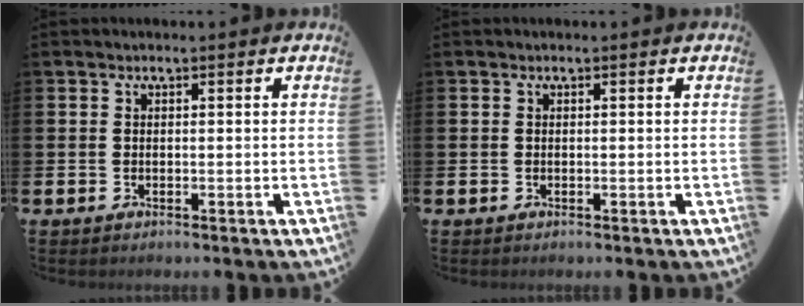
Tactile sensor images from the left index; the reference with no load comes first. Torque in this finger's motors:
{"motor_torque": [0.10, 0.04, 0.05, 0.01]}